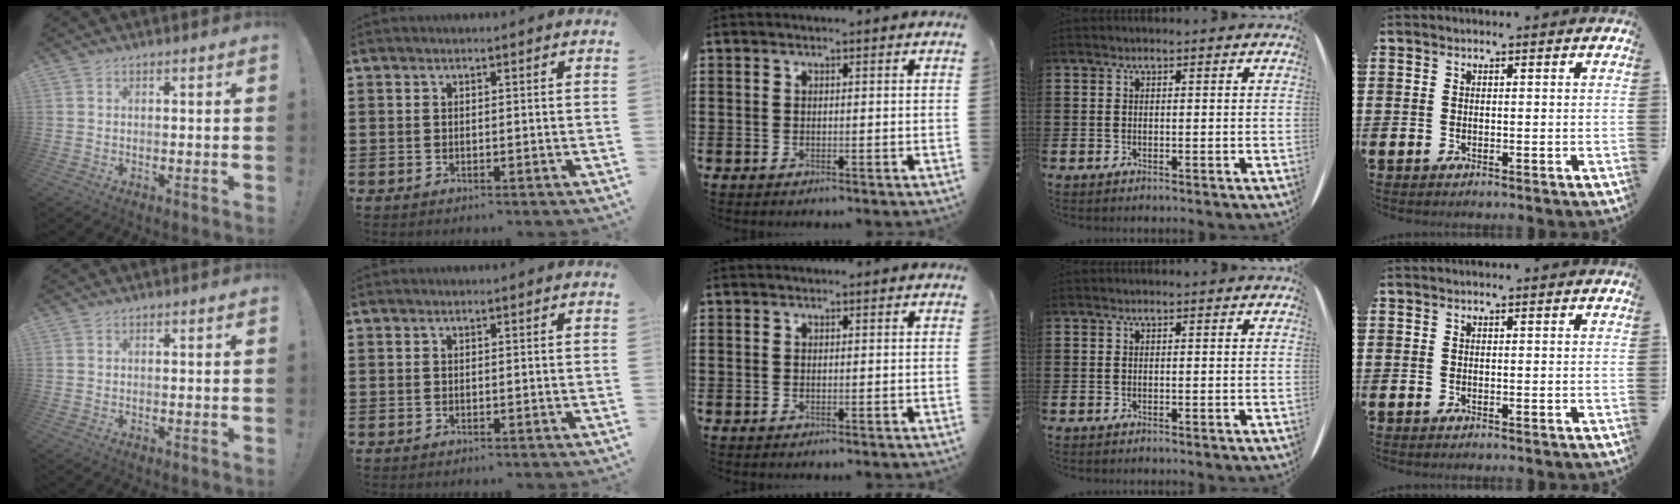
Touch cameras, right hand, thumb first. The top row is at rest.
{}